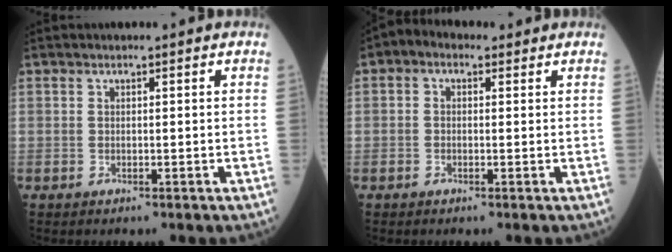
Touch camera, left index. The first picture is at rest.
{"total": 3.2, "force": [1.3, 2.3, 1.8], "torque": [-0.035, 0.025, 0.018]}